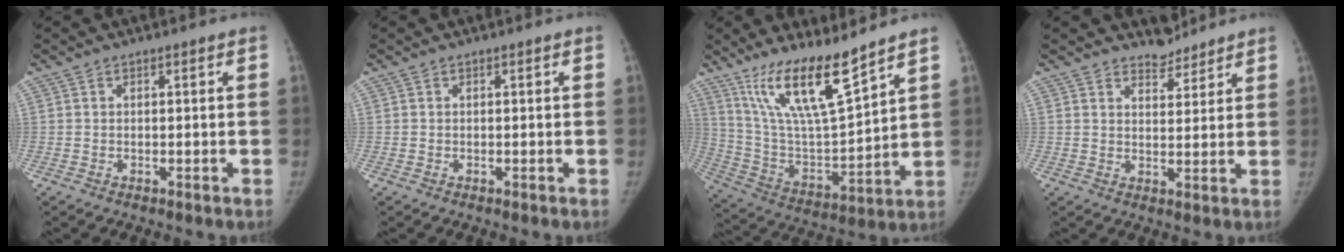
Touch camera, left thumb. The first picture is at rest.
{"total": 0.0}
{"total": 16.9, "force": [12.0, 3.1, 11.4], "torque": [-0.191, -0.069, 0.238]}
{"total": 4.1, "force": [3.8, 1.5, 0.0], "torque": [0.020, -0.033, 0.060]}